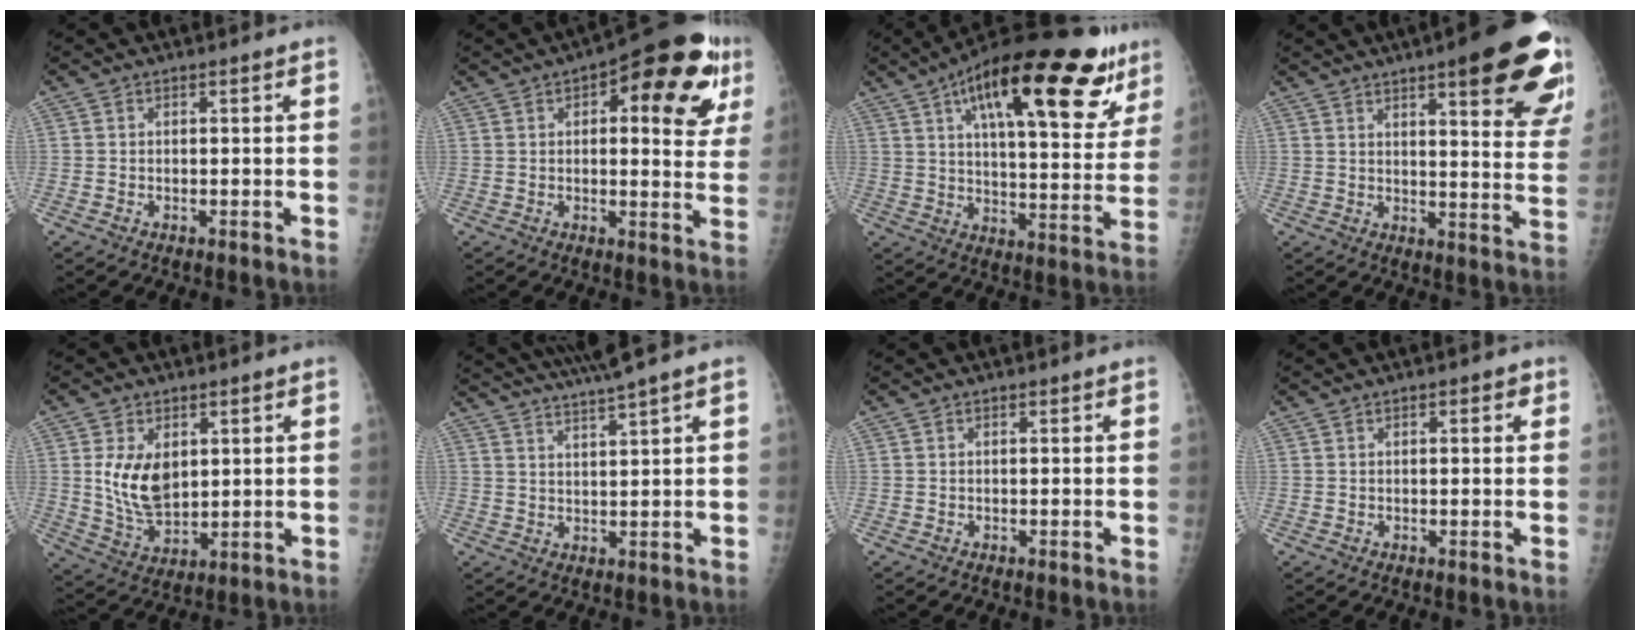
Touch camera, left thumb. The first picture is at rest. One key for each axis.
{"total": 19.0, "fx": 7.7, "fy": 7.5, "fz": 15.7, "tx": -0.170, "ty": -0.004, "tz": 0.092}
{"total": 28.9, "fx": 15.7, "fy": 10.2, "fz": 22.0, "tx": -0.300, "ty": -0.021, "tz": 0.233}
{"total": 21.2, "fx": 12.3, "fy": 4.7, "fz": 16.6, "tx": -0.185, "ty": -0.046, "tz": 0.148}
{"total": 10.1, "fx": 2.3, "fy": 6.5, "fz": 7.4, "tx": -0.114, "ty": -0.021, "tz": 0.059}
{"total": 8.2, "fx": 6.9, "fy": -1.3, "fz": 4.2, "tx": -0.066, "ty": -0.015, "tz": 0.118}
{"total": 0.0}
{"total": 1.9, "fx": 0.8, "fy": 0.8, "fz": 1.5, "tx": -0.013, "ty": 0.001, "tz": 0.008}